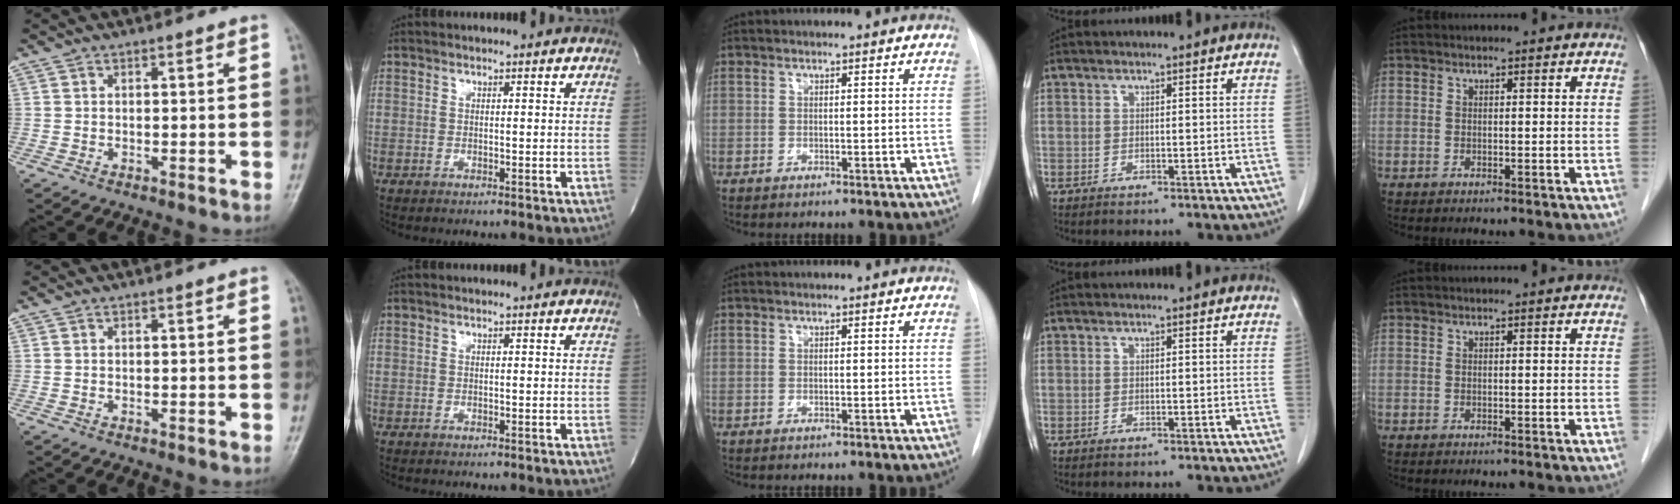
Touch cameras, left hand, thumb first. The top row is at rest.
{}